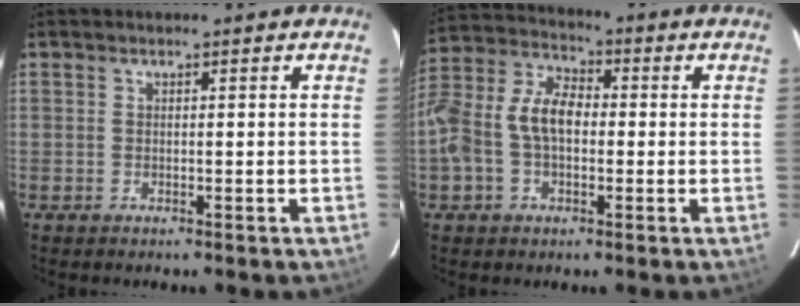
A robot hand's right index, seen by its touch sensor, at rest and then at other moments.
{"total": 12.3, "force": [-1.4, 7.7, 9.5], "torque": [-0.201, 0.022, -0.030]}